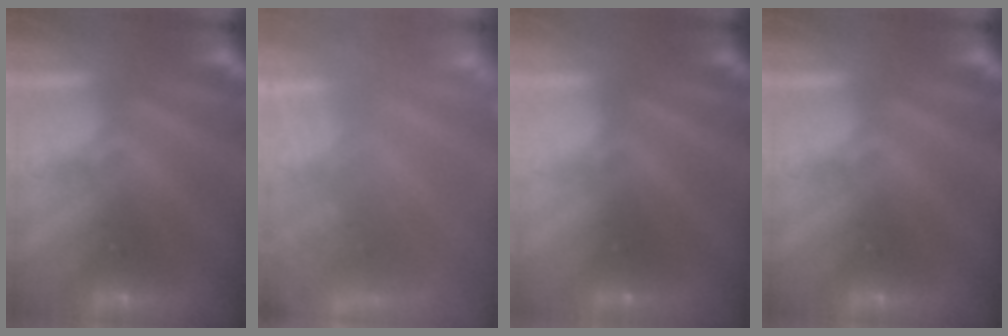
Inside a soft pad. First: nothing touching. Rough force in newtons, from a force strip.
{"total": 5.8}
{"total": 3.1}
{"total": 0.0}